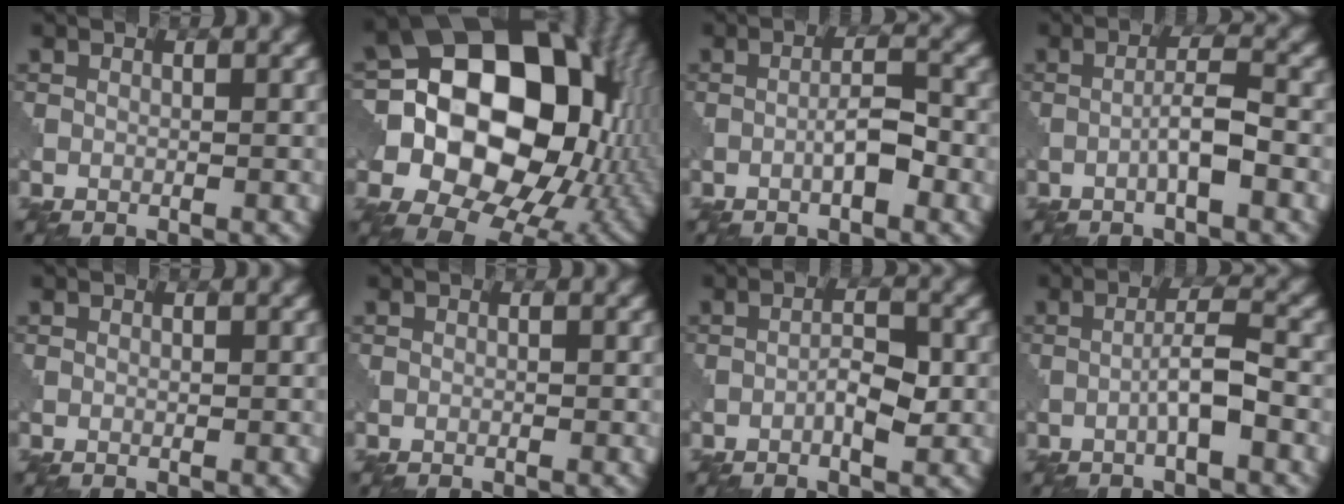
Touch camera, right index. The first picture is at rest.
{"total": 19.2, "force": [0.7, 14.5, 12.6], "torque": [-0.203, 0.010, 0.015]}
{"total": 2.5, "force": [-1.0, 0.5, 2.3], "torque": [-0.038, 0.009, -0.021]}
{"total": 2.9, "force": [-1.1, 0.3, 2.6], "torque": [-0.046, 0.011, -0.024]}
{"total": 0.0}
{"total": 0.0}
{"total": 2.7, "force": [-0.9, 0.8, 2.4], "torque": [-0.040, 0.005, -0.018]}
{"total": 3.2, "force": [-1.1, 0.3, 3.0], "torque": [-0.051, 0.012, -0.024]}